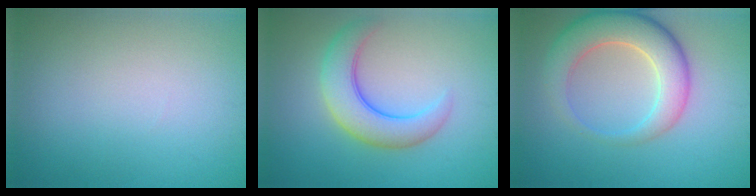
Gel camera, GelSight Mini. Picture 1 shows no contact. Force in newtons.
{"total": 5.4, "press": 5.3, "slide": 0.3}
{"total": 6.4, "press": 6.4, "slide": 0.4}